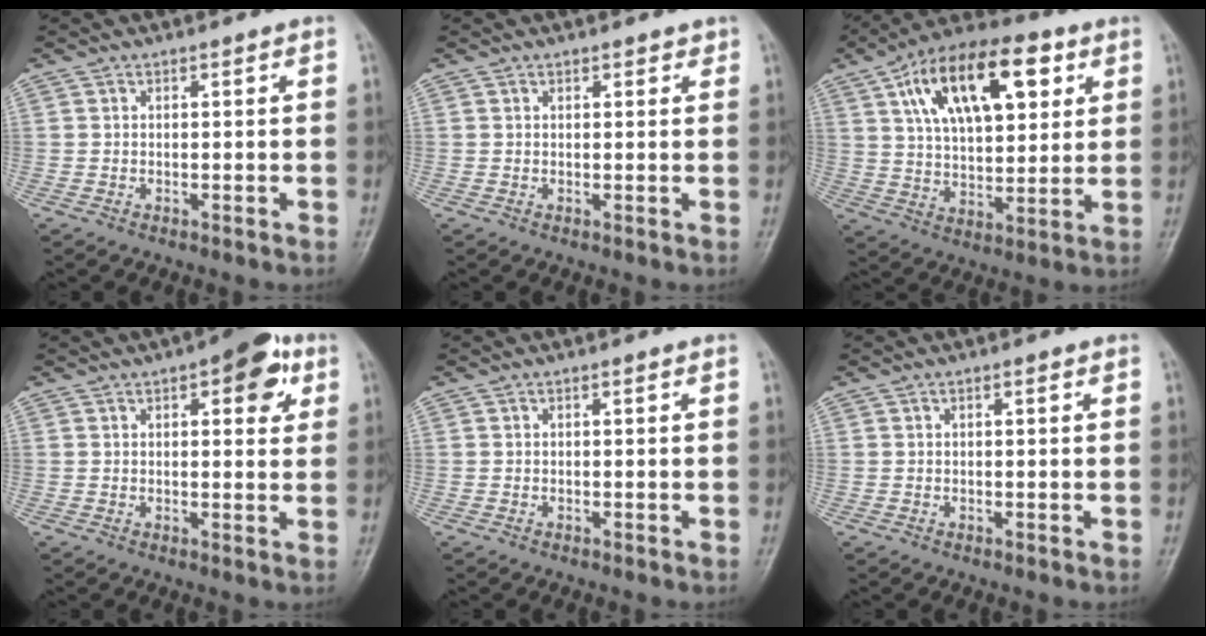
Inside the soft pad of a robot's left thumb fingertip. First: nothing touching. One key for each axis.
{"total": 1.2, "fx": 0.9, "fy": 0.7, "fz": 0.5, "tx": 0.002, "ty": -0.004, "tz": 0.008}
{"total": 20.1, "fx": 7.9, "fy": 9.9, "fz": 15.6, "tx": -0.224, "ty": -0.009, "tz": 0.130}
{"total": 8.1, "fx": 3.5, "fy": 3.5, "fz": 6.4, "tx": -0.052, "ty": -0.005, "tz": 0.035}
{"total": 0.0}
{"total": 0.8, "fx": 0.3, "fy": 0.2, "fz": 0.7, "tx": -0.012, "ty": 0.002, "tz": 0.003}